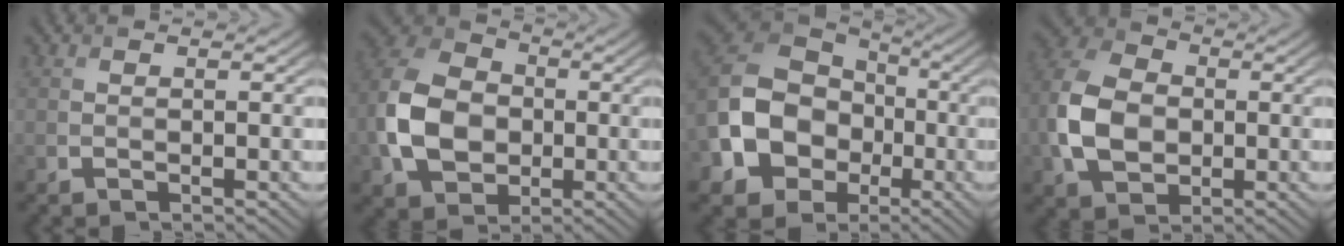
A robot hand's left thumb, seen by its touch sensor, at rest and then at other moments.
{"total": 11.6, "force": [-1.6, 8.6, 7.6], "torque": [-0.185, 0.009, -0.039]}
{"total": 15.3, "force": [-4.0, 12.1, 8.6], "torque": [-0.215, -0.024, -0.090]}
{"total": 10.6, "force": [-1.1, 7.6, 7.4], "torque": [-0.187, 0.008, -0.032]}